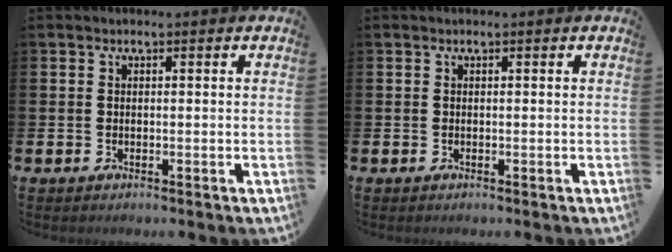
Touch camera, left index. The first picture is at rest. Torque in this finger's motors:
{"motor_torque": [-0.06, 0.06, 0.00, 0.00]}